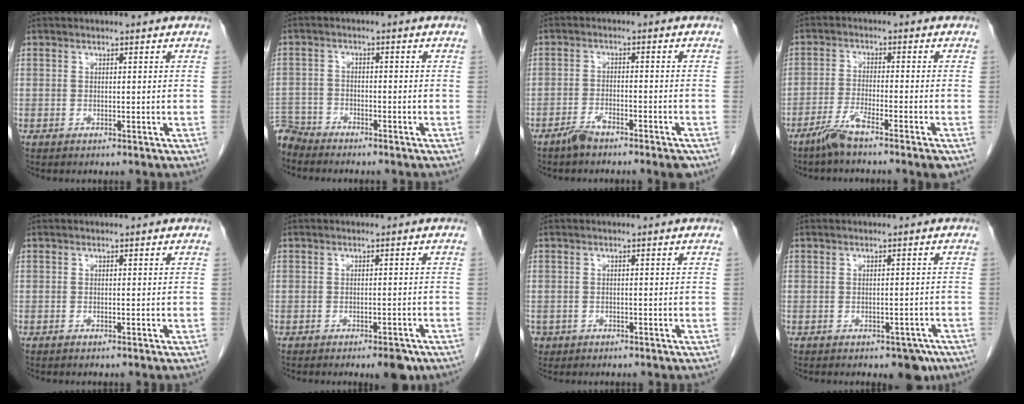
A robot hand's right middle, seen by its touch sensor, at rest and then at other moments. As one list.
[{"total": 5.2, "force": [-5.0, 1.2, -0.3], "torque": [0.008, -0.007, -0.099]}, {"total": 4.9, "force": [-3.9, 0.9, 2.9], "torque": [-0.046, -0.001, -0.064]}, {"total": 5.8, "force": [-4.2, -0.5, 4.0], "torque": [-0.074, -0.014, -0.083]}, {"total": 0.0}, {"total": 3.4, "force": [-2.4, 1.0, 2.2], "torque": [-0.023, -0.001, -0.028]}, {"total": 1.7, "force": [-0.9, 1.4, 0.2], "torque": [-0.010, 0.001, -0.014]}, {"total": 3.9, "force": [-2.7, 1.9, 2.0], "torque": [-0.011, 0.003, -0.031]}]